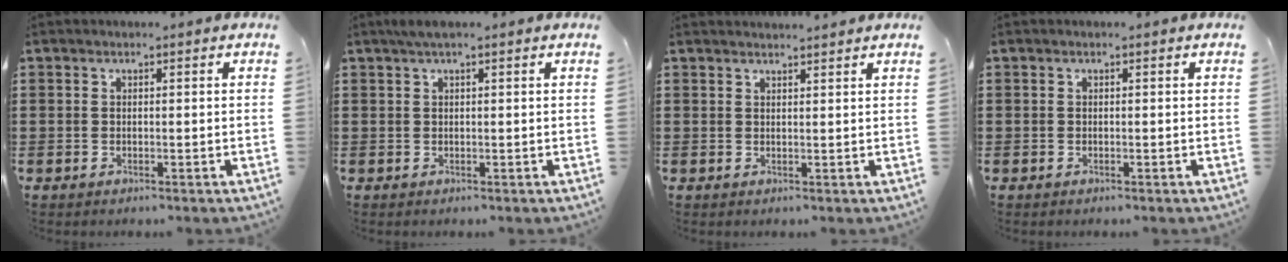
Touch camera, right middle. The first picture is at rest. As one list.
[{"total": 1.3, "force": [0.7, 0.2, 1.1], "torque": [-0.023, 0.004, 0.011]}, {"total": 1.5, "force": [1.4, -0.2, 0.0], "torque": [-0.003, -0.002, 0.028]}, {"total": 0.0}]